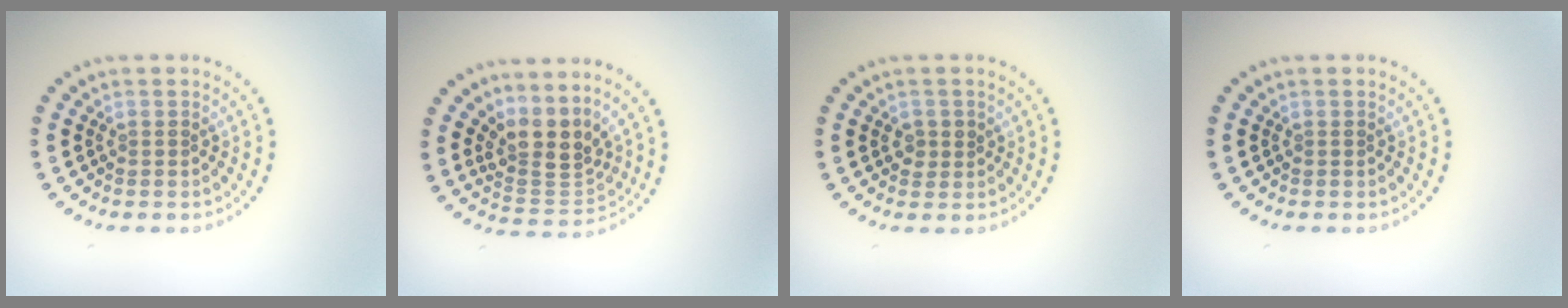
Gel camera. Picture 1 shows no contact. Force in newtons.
{"total": 3.9, "press": 2.8, "slide": 2.6}
{"total": 1.3, "press": 1.3, "slide": 0.2}
{"total": 0.0}